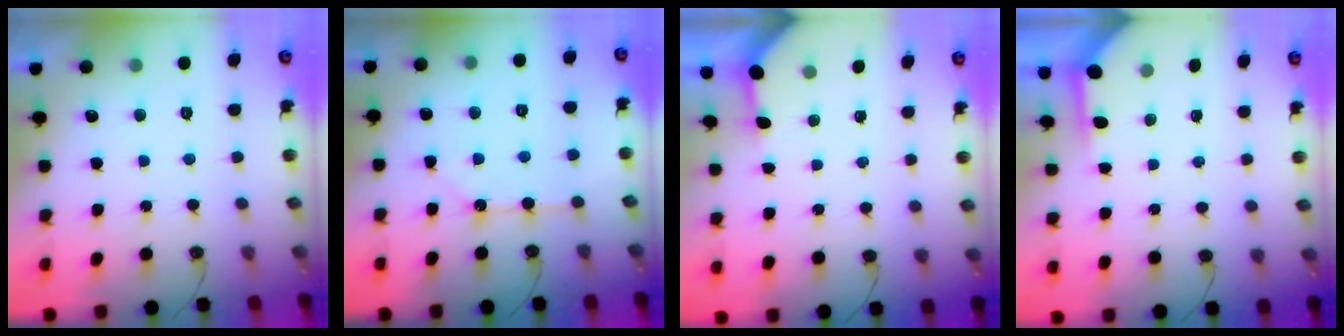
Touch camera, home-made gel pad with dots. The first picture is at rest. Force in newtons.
{"total": 9.6, "press": 9.5, "slide": 1.0}
{"total": 2.8, "press": 2.8, "slide": 0.3}
{"total": 4.0, "press": 4.0, "slide": 0.3}